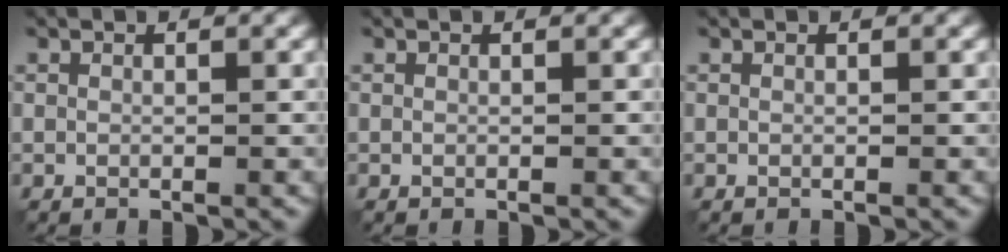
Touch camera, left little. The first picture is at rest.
{"total": 0.0}
{"total": 0.0}